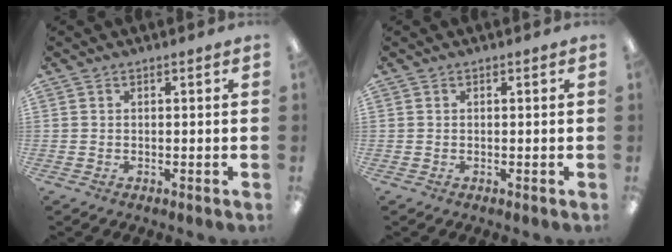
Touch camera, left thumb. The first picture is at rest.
{"total": 0.0}